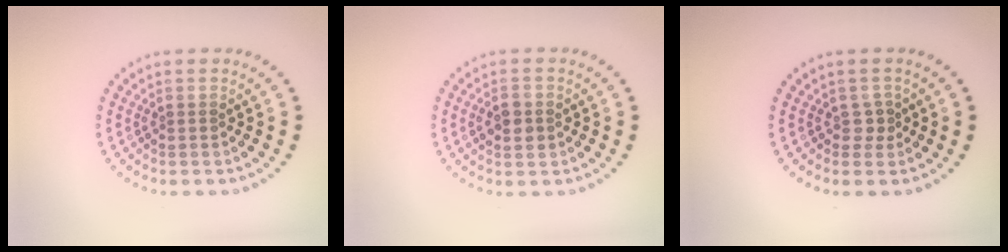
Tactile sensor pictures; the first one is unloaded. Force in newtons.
{"total": 2.5, "press": 2.5, "slide": 0.2}
{"total": 1.2, "press": 1.0, "slide": 0.6}